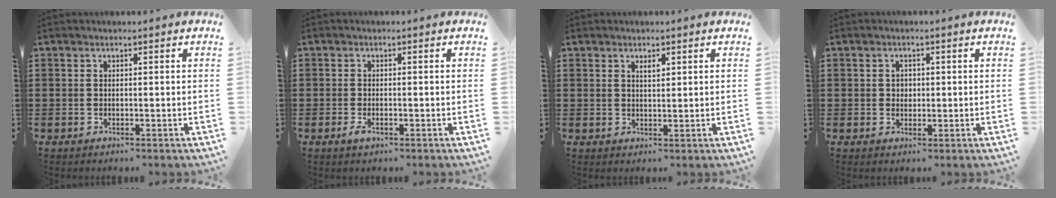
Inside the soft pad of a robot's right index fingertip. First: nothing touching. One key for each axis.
{"total": 1.2, "fx": -0.5, "fy": 0.6, "fz": 1.0, "tx": -0.026, "ty": -0.004, "tz": -0.011}
{"total": 1.4, "fx": 0.9, "fy": 0.5, "fz": 0.9, "tx": -0.019, "ty": 0.003, "tz": 0.016}
{"total": 1.5, "fx": 0.2, "fy": 1.4, "fz": 0.6, "tx": -0.016, "ty": 0.008, "tz": 0.003}